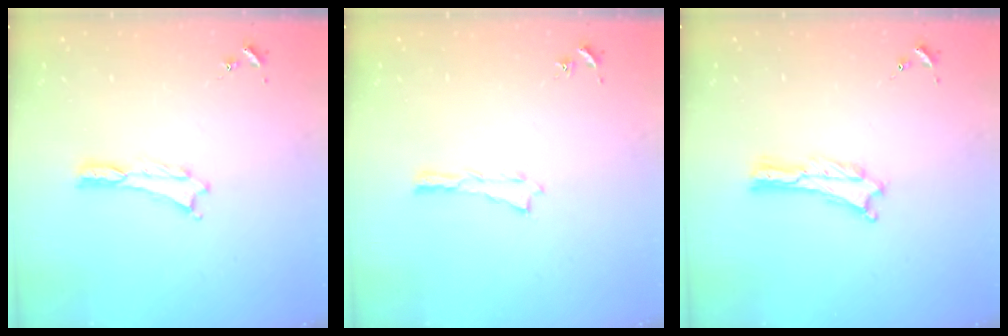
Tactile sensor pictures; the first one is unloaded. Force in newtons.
{"total": 0.0}
{"total": 0.0}